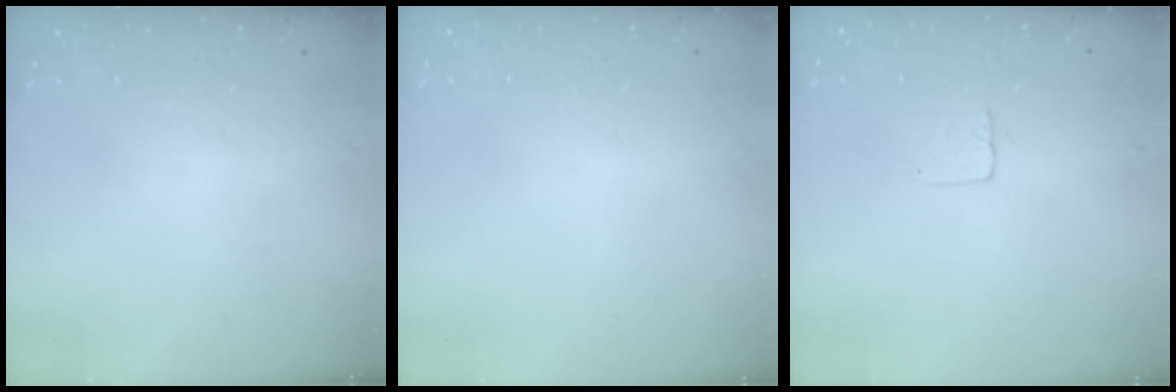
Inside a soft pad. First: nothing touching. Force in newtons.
{"total": 0.0}
{"total": 3.6, "press": 3.6, "slide": 0.2}